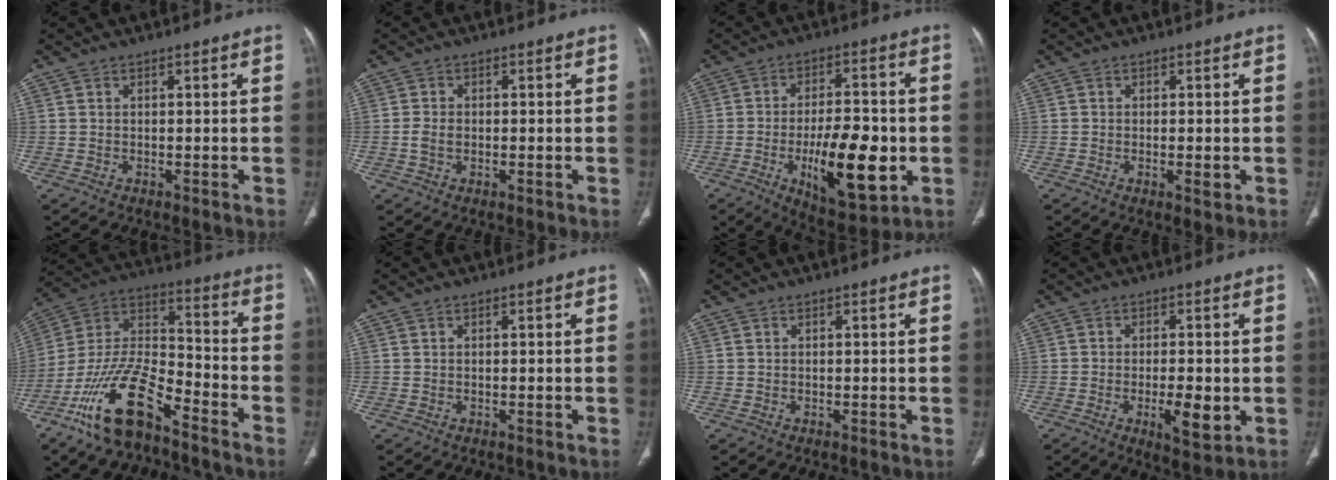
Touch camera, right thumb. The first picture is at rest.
{"total": 2.4, "force": [-0.3, 1.5, 1.8], "torque": [-0.040, 0.005, -0.008]}
{"total": 17.1, "force": [-4.4, 7.0, 14.9], "torque": [-0.214, 0.007, -0.057]}
{"total": 2.3, "force": [-0.6, 0.8, 2.1], "torque": [-0.034, -0.005, -0.008]}
{"total": 17.5, "force": [-11.3, 6.5, 11.7], "torque": [-0.217, 0.072, -0.213]}
{"total": 0.0}
{"total": 0.0}
{"total": 7.3, "force": [-1.8, 2.7, 6.6], "torque": [-0.098, -0.010, -0.024]}